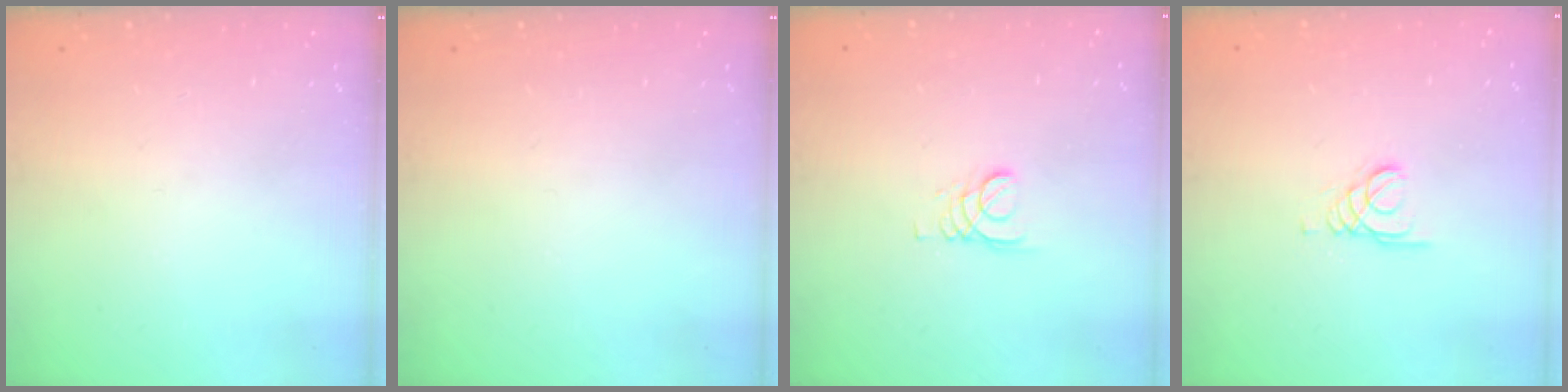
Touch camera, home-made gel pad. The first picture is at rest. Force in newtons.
{"total": 0.0}
{"total": 2.1, "press": 2.1, "slide": 0.1}
{"total": 1.3, "press": 1.3, "slide": 0.1}